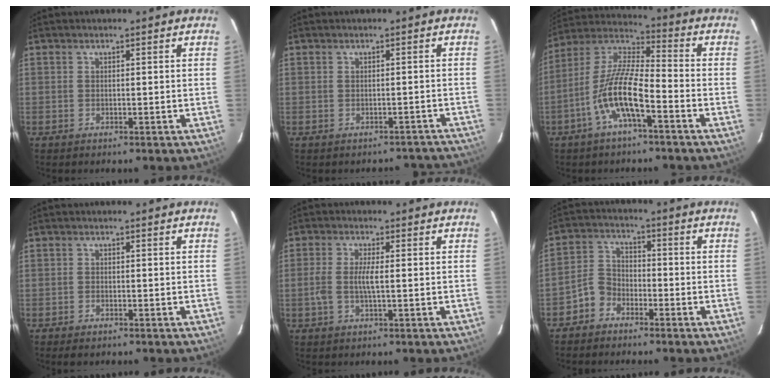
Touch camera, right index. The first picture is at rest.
{"total": 7.1, "force": [-6.5, 2.8, 0.5], "torque": [0.016, 0.031, -0.057]}
{"total": 12.1, "force": [-5.4, 2.8, 10.4], "torque": [-0.216, 0.001, -0.108]}
{"total": 1.4, "force": [-1.1, 0.5, 0.7], "torque": [-0.017, -0.001, -0.021]}
{"total": 4.3, "force": [-0.4, 0.9, 4.2], "torque": [-0.085, 0.001, -0.009]}
{"total": 5.1, "force": [-3.5, 3.5, 1.3], "torque": [-0.026, 0.023, -0.071]}